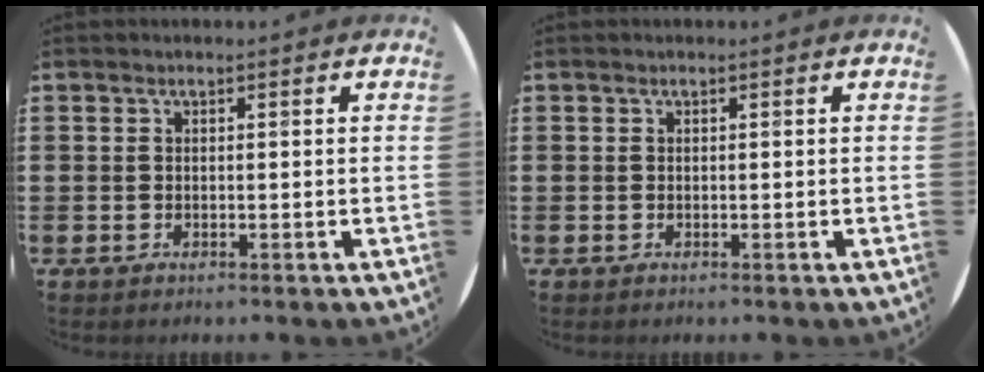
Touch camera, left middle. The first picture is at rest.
{"total": 0.0}